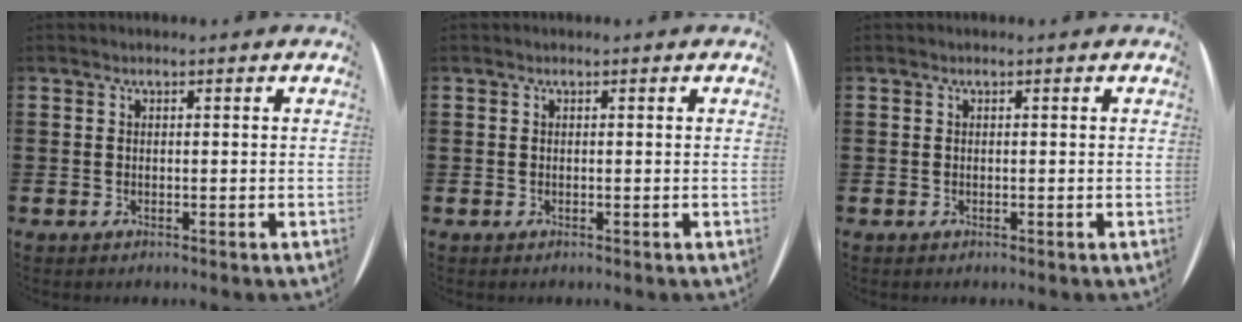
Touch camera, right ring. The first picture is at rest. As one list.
[{"total": 0.0}, {"total": 0.0}]